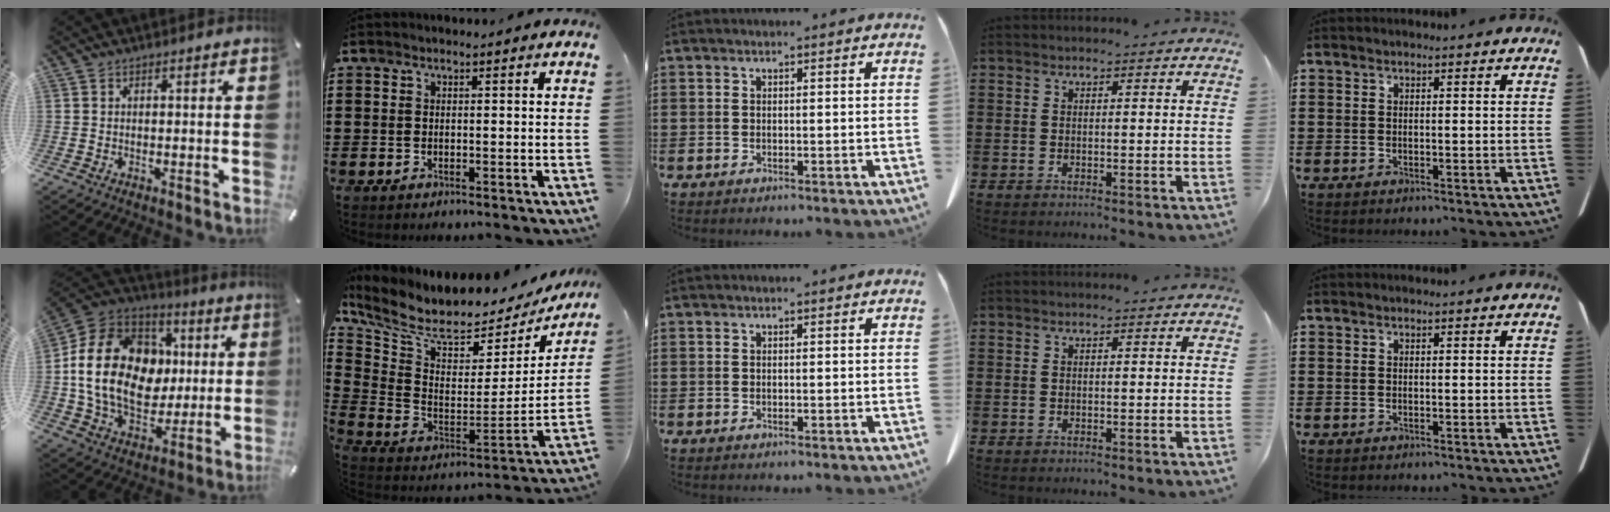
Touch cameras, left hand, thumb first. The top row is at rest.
{"thumb": {"total": 20.7, "force": [0.9, 16.3, 12.6], "torque": [-0.240, 0.014, 0.022]}, "index": {"total": 6.4, "force": [5.4, 1.9, 2.8], "torque": [-0.086, -0.053, 0.092]}}